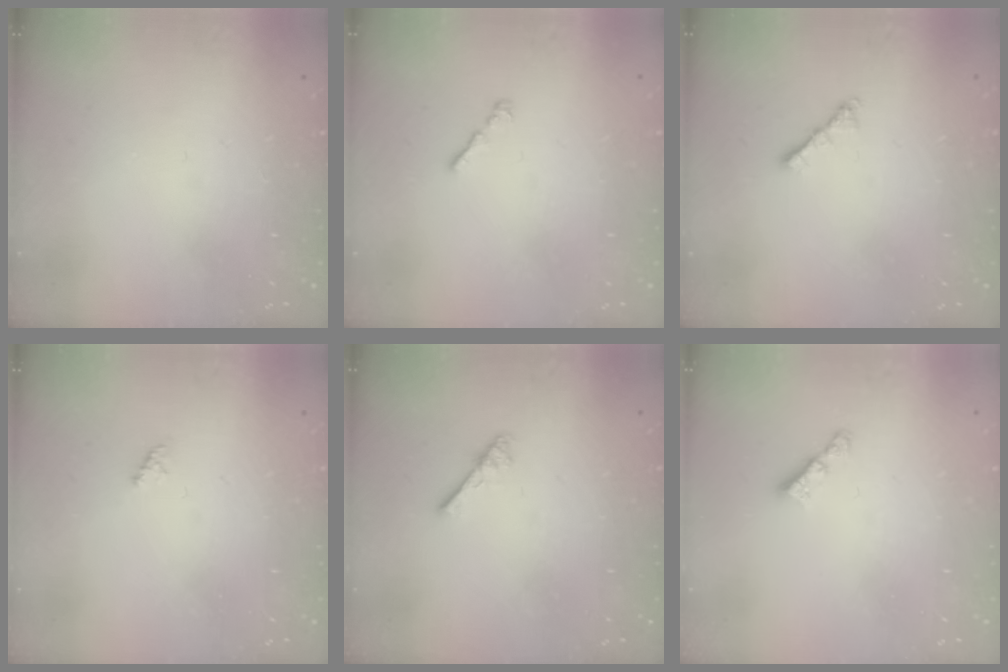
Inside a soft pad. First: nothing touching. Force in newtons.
{"total": 1.0, "press": 0.9, "slide": 0.5}
{"total": 2.0, "press": 1.9, "slide": 0.6}
{"total": 1.5, "press": 1.4, "slide": 0.4}
{"total": 2.5, "press": 2.5, "slide": 0.4}
{"total": 3.4, "press": 3.3, "slide": 0.6}